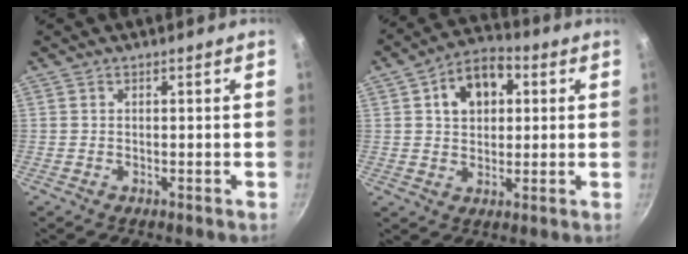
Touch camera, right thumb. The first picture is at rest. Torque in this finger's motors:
{"motor_torque": [-0.57, 0.91, 0.02, 0.16, 0.22]}